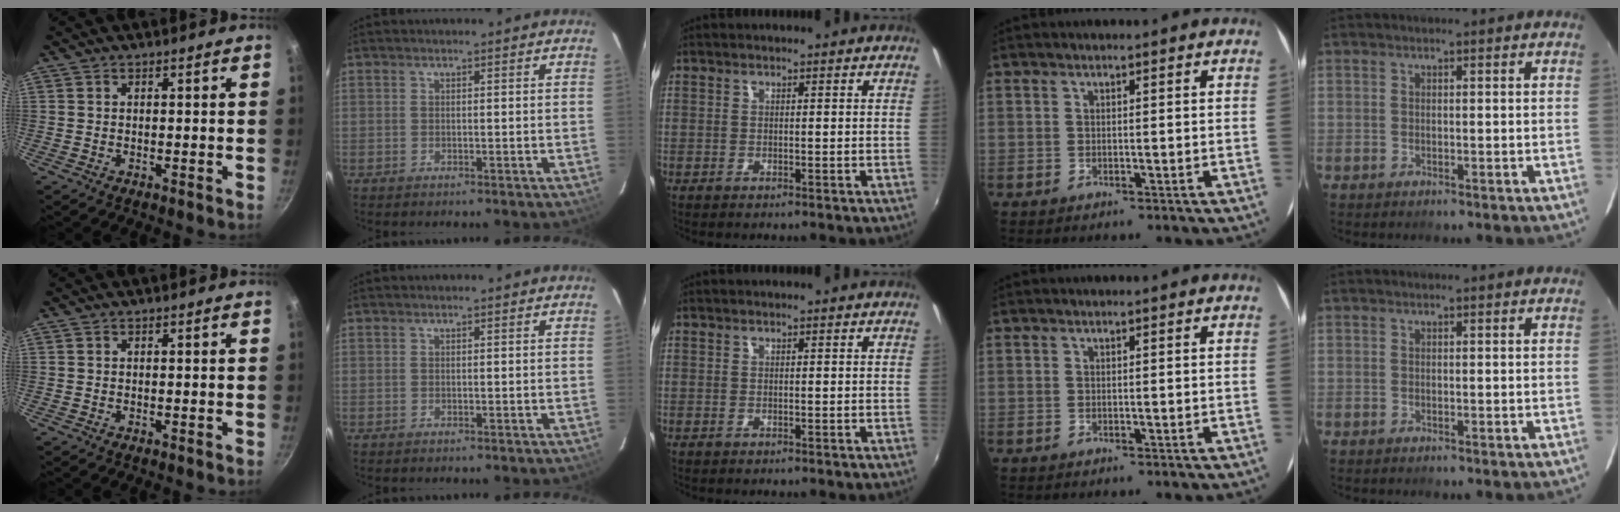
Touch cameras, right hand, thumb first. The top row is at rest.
{}